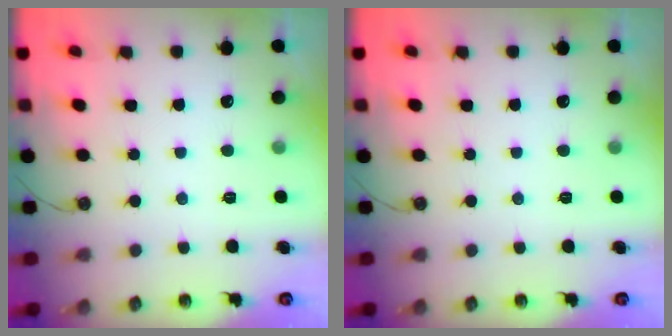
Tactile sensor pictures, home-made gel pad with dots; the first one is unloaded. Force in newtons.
{"total": 0.0}